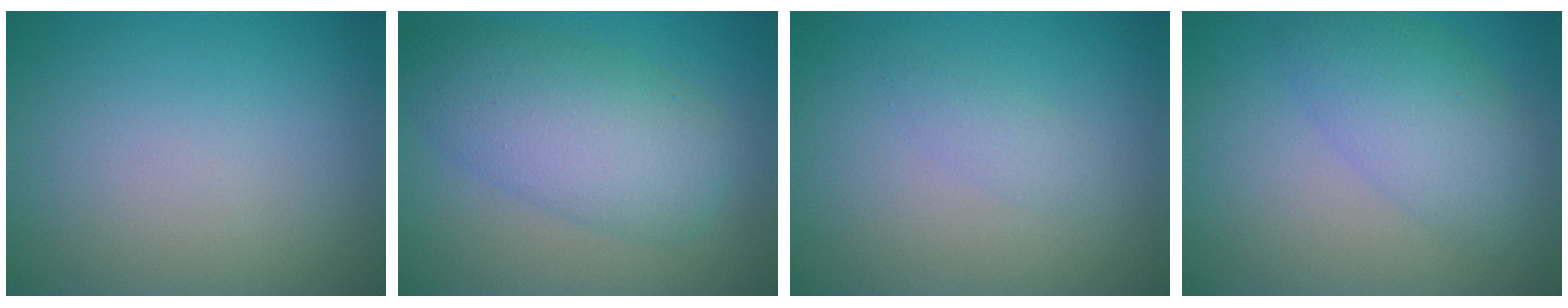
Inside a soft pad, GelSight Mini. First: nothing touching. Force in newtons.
{"total": 6.8, "press": 6.8, "slide": 0.1}
{"total": 1.2, "press": 1.2, "slide": 0.1}
{"total": 4.7, "press": 4.7, "slide": 0.3}